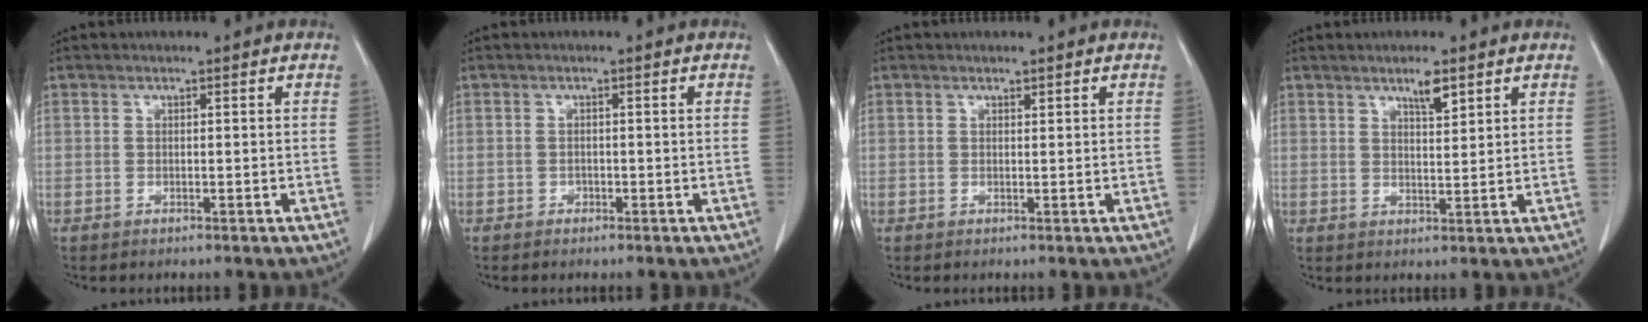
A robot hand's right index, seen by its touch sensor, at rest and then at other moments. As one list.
[{"total": 0.6, "force": [-0.4, 0.4, 0.2], "torque": [-0.004, 0.001, -0.008]}, {"total": 0.0}, {"total": 3.3, "force": [2.3, 0.6, 2.3], "torque": [-0.042, -0.002, 0.040]}]